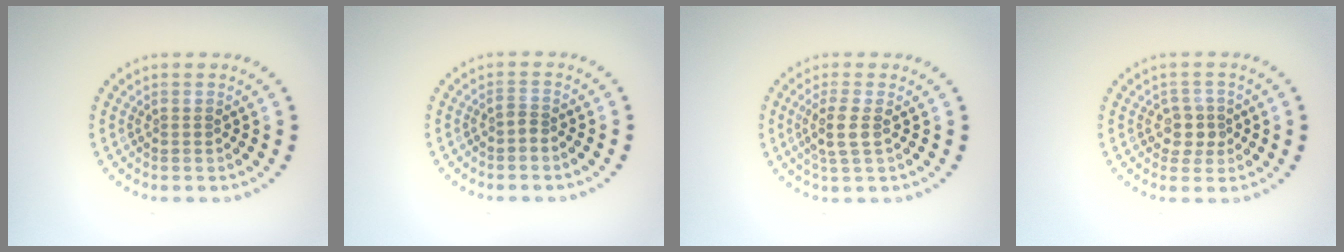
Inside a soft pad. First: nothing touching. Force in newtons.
{"total": 0.7, "press": 0.5, "slide": 0.6}
{"total": 2.3, "press": 2.1, "slide": 1.0}
{"total": 2.3, "press": 2.0, "slide": 1.1}